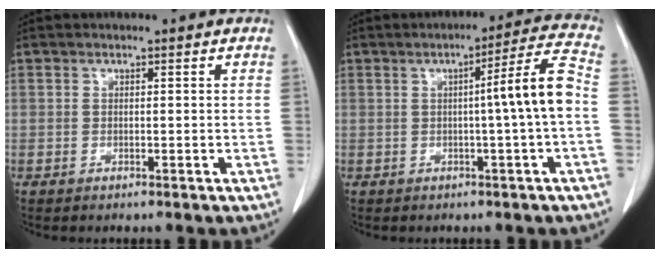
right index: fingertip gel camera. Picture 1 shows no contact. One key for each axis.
{"total": 7.8, "fx": -0.7, "fy": -1.3, "fz": 7.6, "tx": -0.106, "ty": 0.013, "tz": -0.011}